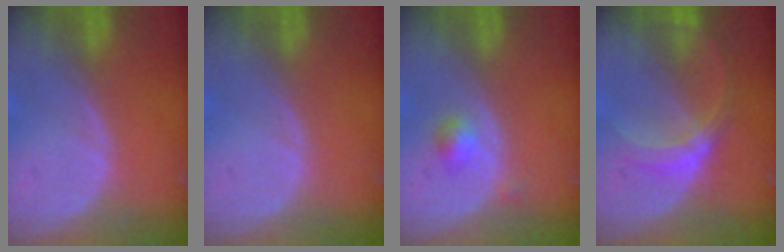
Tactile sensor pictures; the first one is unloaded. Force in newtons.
{"total": 0.0}
{"total": 2.2, "press": 2.0, "slide": 1.0}
{"total": 5.1, "press": 4.9, "slide": 1.5}